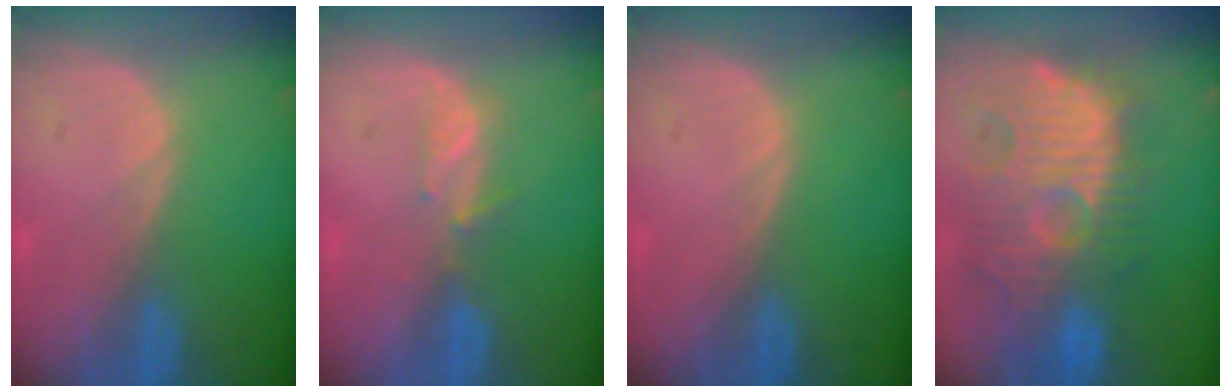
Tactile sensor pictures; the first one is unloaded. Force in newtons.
{"total": 2.3, "press": 2.1, "slide": 0.8}
{"total": 0.0}
{"total": 13.1, "press": 12.3, "slide": 4.4}